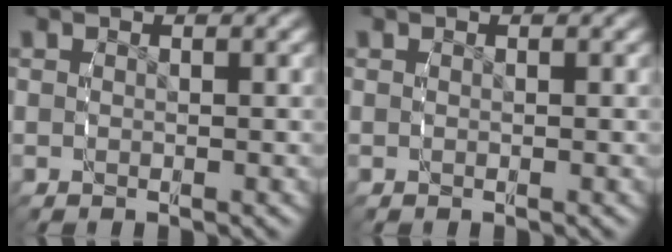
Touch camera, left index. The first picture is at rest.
{"total": 0.0}